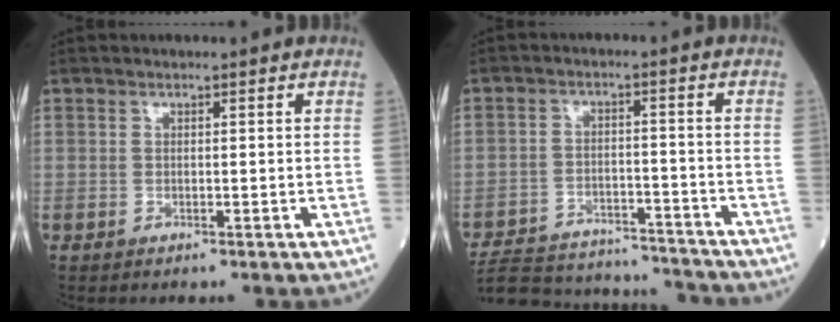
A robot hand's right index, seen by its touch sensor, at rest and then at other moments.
{"total": 18.1, "force": [-17.2, 3.2, 4.6], "torque": [-0.100, 0.002, -0.248]}